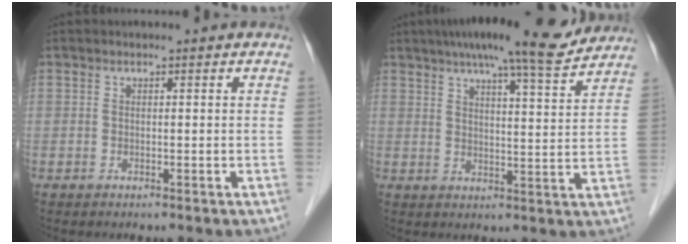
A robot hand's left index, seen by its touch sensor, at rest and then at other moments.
{"total": 14.6, "force": [12.5, 1.6, 7.4], "torque": [-0.112, 0.010, 0.168]}